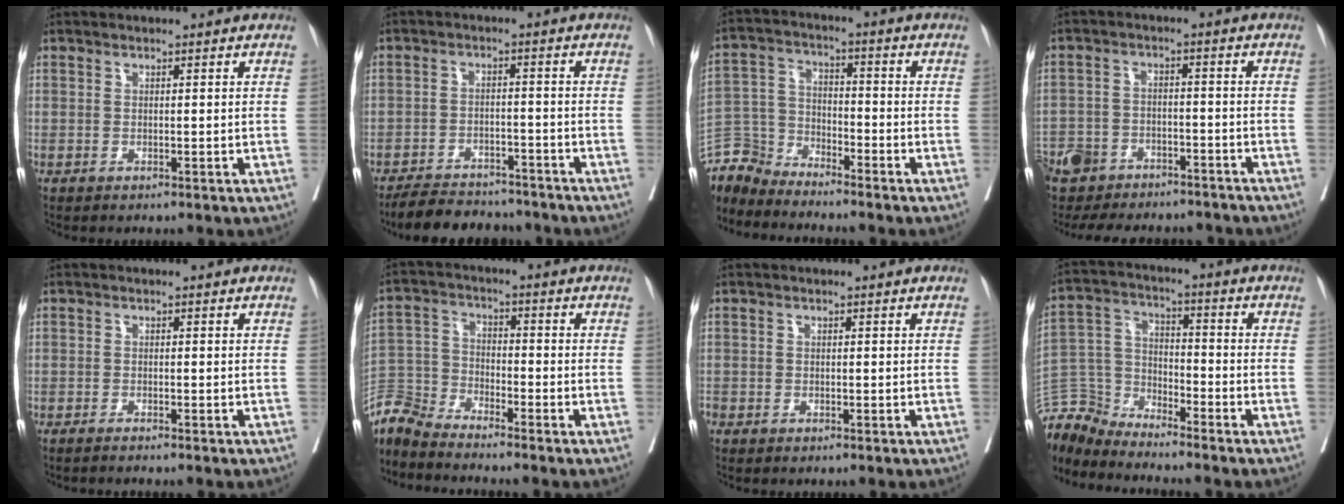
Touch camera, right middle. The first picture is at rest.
{"total": 10.0, "force": [-9.0, 3.4, 2.5], "torque": [-0.029, 0.004, -0.129]}
{"total": 6.9, "force": [-6.8, 0.9, -0.8], "torque": [0.013, 0.010, -0.138]}
{"total": 13.3, "force": [-11.5, 5.5, 3.8], "torque": [-0.075, 0.011, -0.160]}
{"total": 2.0, "force": [-1.7, -0.3, 1.0], "torque": [-0.012, 0.001, -0.023]}
{"total": 8.3, "force": [-8.2, -0.1, 0.9], "torque": [-0.024, 0.002, -0.168]}
{"total": 0.7, "force": [-0.6, 0.4, 0.2], "torque": [-0.009, -0.001, -0.014]}
{"total": 8.7, "force": [-8.7, 0.4, -0.7], "torque": [0.005, 0.022, -0.176]}